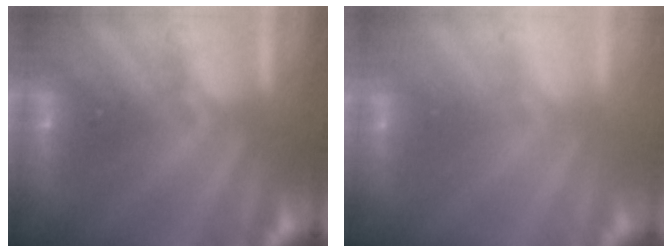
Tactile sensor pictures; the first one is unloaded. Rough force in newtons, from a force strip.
{"total": 2.4}